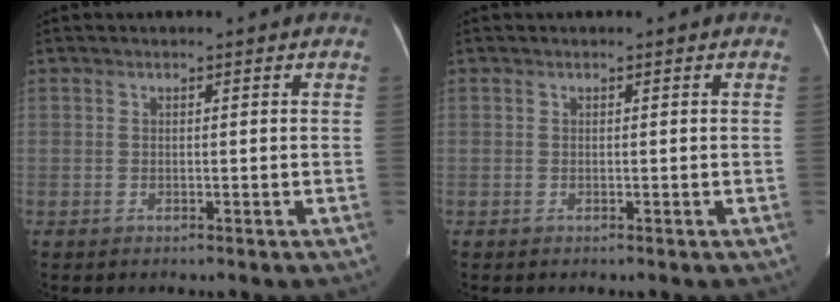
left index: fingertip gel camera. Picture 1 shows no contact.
{"total": 0.0}